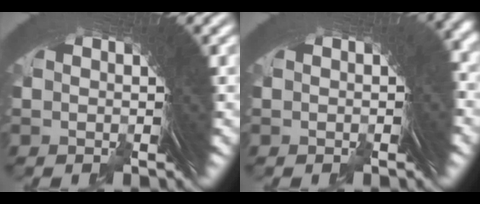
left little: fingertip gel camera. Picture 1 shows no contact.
{"total": 1.4, "force": [-0.7, 1.1, 0.5], "torque": [0.004, 0.004, -0.013]}